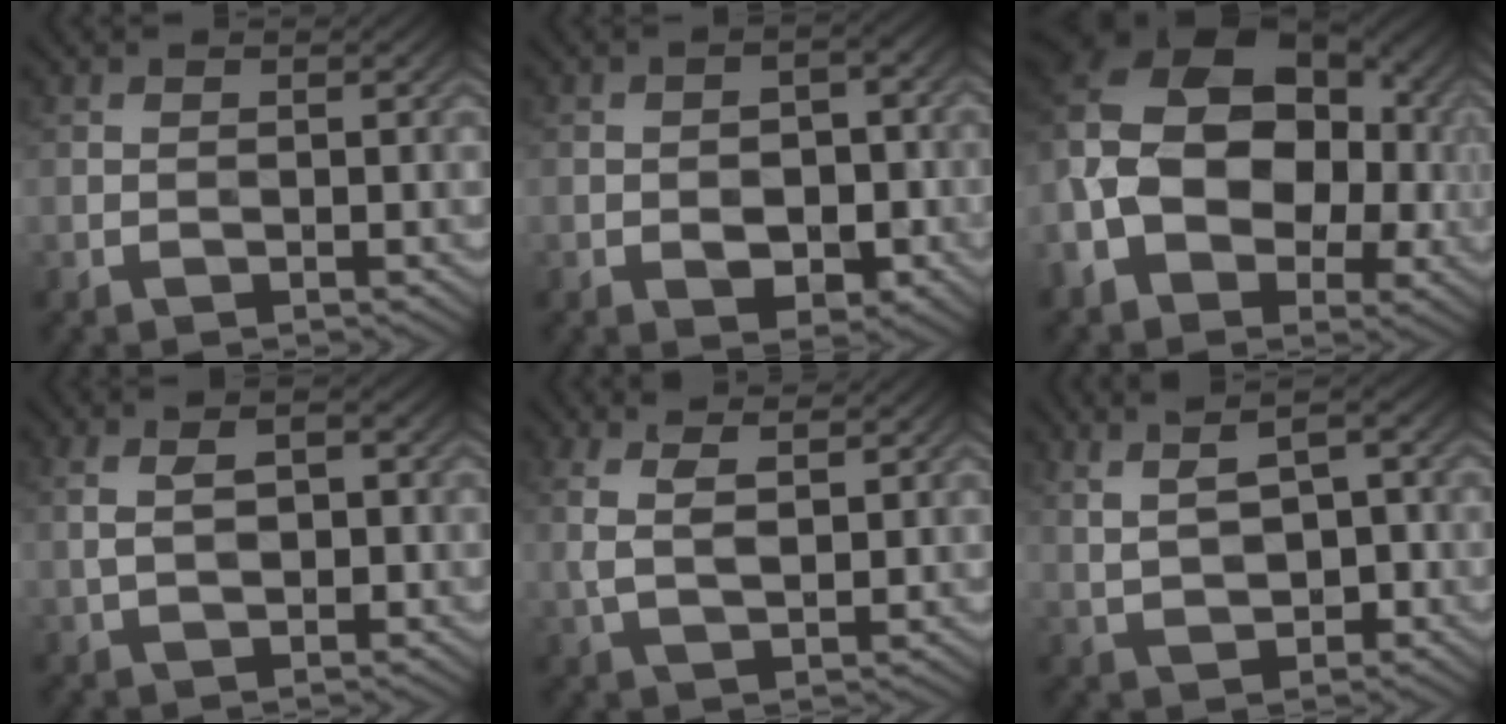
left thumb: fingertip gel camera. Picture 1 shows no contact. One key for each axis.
{"total": 5.3, "fx": -1.6, "fy": 3.1, "fz": 3.9, "tx": -0.055, "ty": -0.003, "tz": -0.024}
{"total": 18.4, "fx": -1.6, "fy": 13.1, "fz": 12.8, "tx": -0.245, "ty": 0.001, "tz": -0.029}
{"total": 3.6, "fx": 0.4, "fy": 1.8, "fz": 3.1, "tx": -0.059, "ty": -0.005, "tz": 0.010}
{"total": 4.2, "fx": 2.0, "fy": 1.4, "fz": 3.4, "tx": -0.084, "ty": -0.002, "tz": 0.042}
{"total": 6.7, "fx": 1.9, "fy": 3.3, "fz": 5.5, "tx": -0.094, "ty": 0.012, "tz": 0.035}